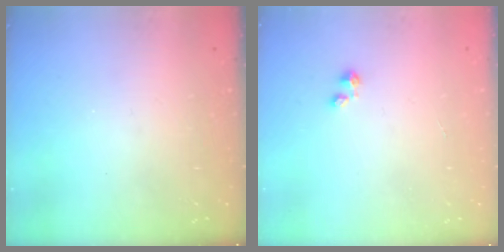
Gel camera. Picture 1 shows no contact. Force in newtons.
{"total": 0.0}